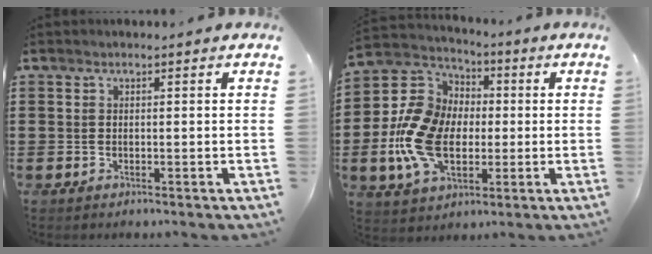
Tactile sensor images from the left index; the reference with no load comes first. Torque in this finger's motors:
{"motor_torque": [1.27, 0.87, 1.05, 0.21]}